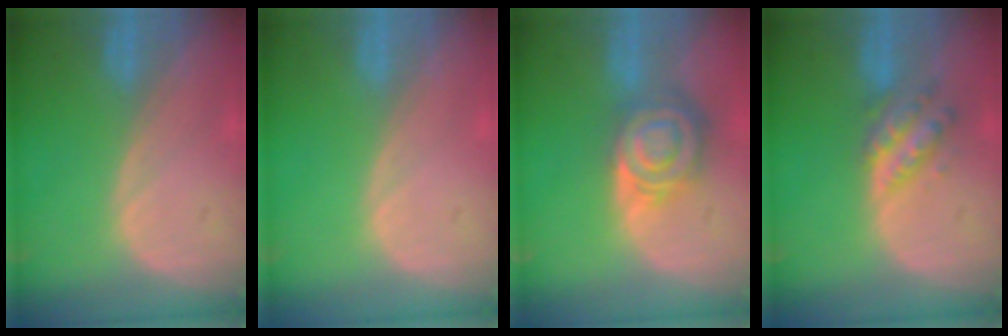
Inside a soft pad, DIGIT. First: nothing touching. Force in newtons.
{"total": 0.0}
{"total": 8.4, "press": 7.2, "slide": 4.3}
{"total": 5.3, "press": 5.2, "slide": 0.4}